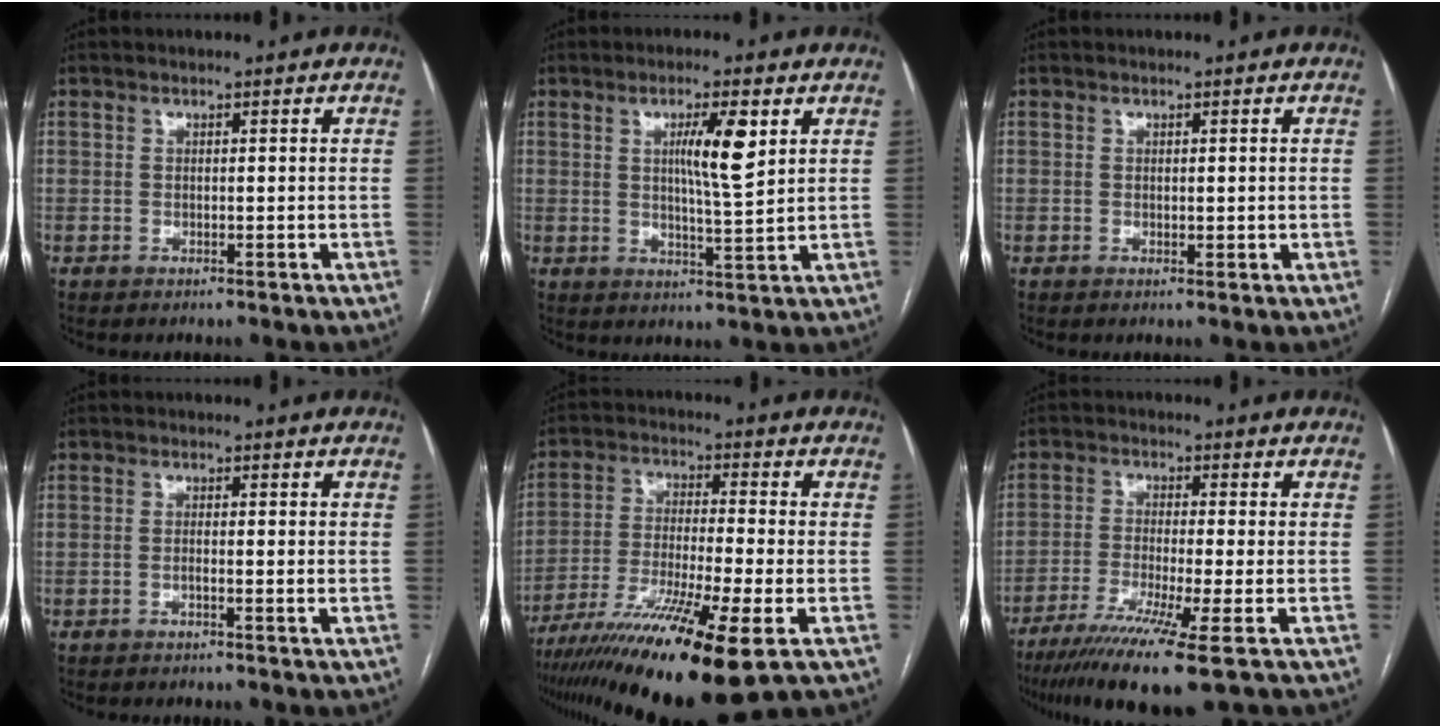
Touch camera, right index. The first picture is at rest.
{"total": 7.5, "force": [2.5, 1.1, 7.0], "torque": [-0.117, 0.003, 0.042]}
{"total": 1.2, "force": [0.2, 0.7, 1.0], "torque": [-0.014, -0.004, 0.004]}
{"total": 1.5, "force": [-0.3, 0.1, 1.4], "torque": [-0.024, 0.000, -0.006]}
{"total": 16.8, "force": [-9.7, 0.2, 13.6], "torque": [-0.237, -0.043, -0.167]}
{"total": 11.8, "force": [-7.4, -0.9, 9.1], "torque": [-0.163, -0.034, -0.123]}